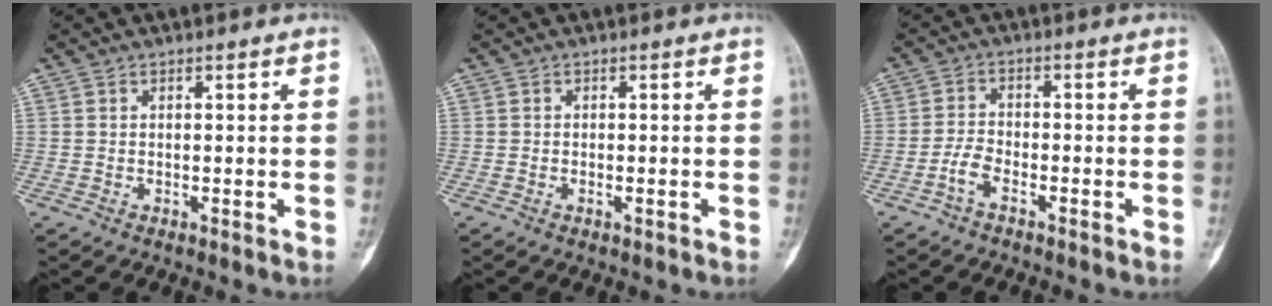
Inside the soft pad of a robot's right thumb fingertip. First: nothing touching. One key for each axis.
{"total": 0.8, "fx": -0.3, "fy": 0.3, "fz": 0.6, "tx": -0.012, "ty": 0.006, "tz": -0.003}
{"total": 3.3, "fx": -2.1, "fy": 1.4, "fz": 2.2, "tx": -0.046, "ty": 0.019, "tz": -0.044}